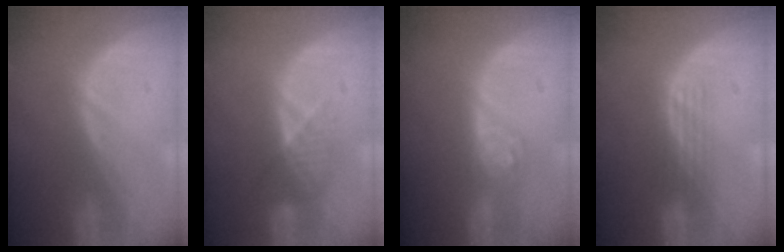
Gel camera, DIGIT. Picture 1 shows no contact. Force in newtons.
{"total": 3.8, "press": 3.4, "slide": 1.5}
{"total": 4.4, "press": 3.9, "slide": 1.9}
{"total": 3.1, "press": 2.8, "slide": 1.4}